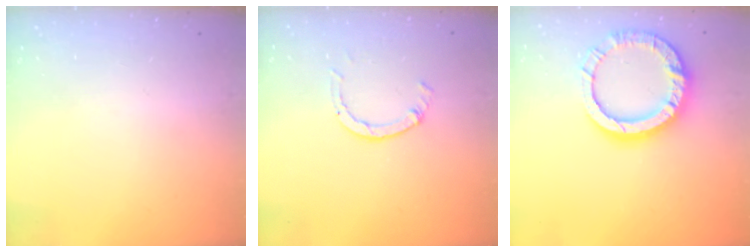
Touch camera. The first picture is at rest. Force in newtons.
{"total": 2.6, "press": 2.5, "slide": 0.3}
{"total": 16.2, "press": 16.2, "slide": 1.4}